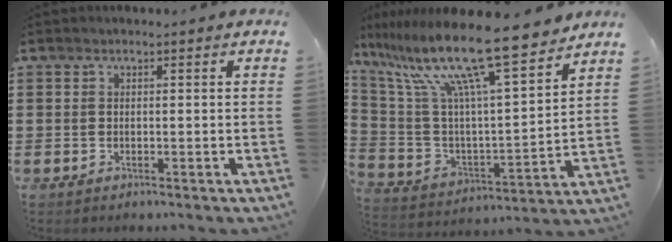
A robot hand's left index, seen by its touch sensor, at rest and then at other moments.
{"total": 15.6, "force": [12.2, 1.0, 9.8], "torque": [-0.225, -0.087, 0.200]}